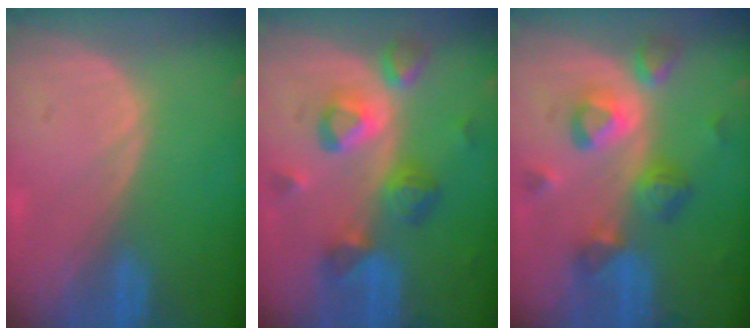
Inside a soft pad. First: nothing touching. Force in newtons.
{"total": 8.8, "press": 7.9, "slide": 3.7}
{"total": 8.4, "press": 7.8, "slide": 3.1}